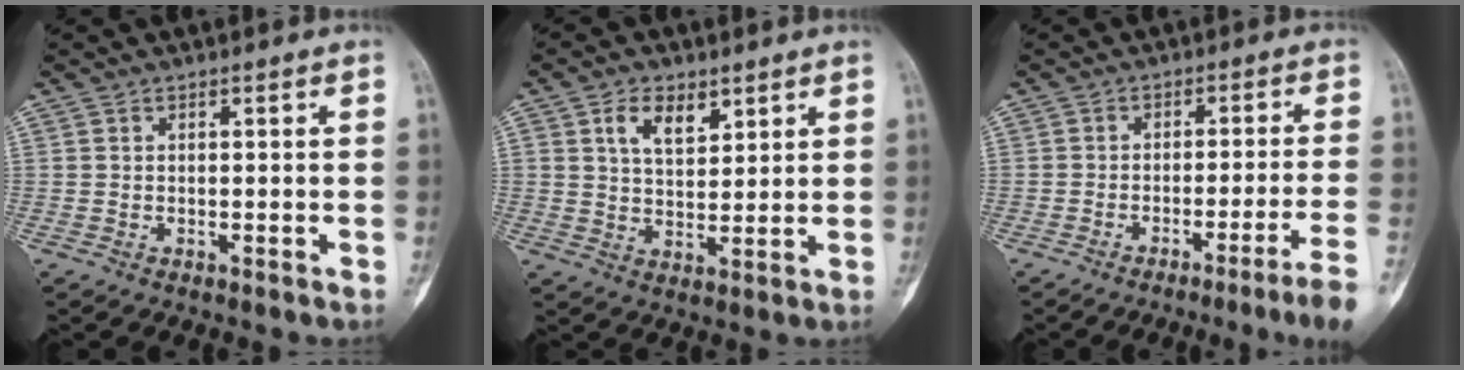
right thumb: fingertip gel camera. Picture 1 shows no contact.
{"total": 6.6, "force": [3.4, 3.8, 4.2], "torque": [-0.056, -0.020, 0.062]}
{"total": 9.2, "force": [-6.2, -1.8, 6.5], "torque": [-0.097, 0.035, -0.085]}